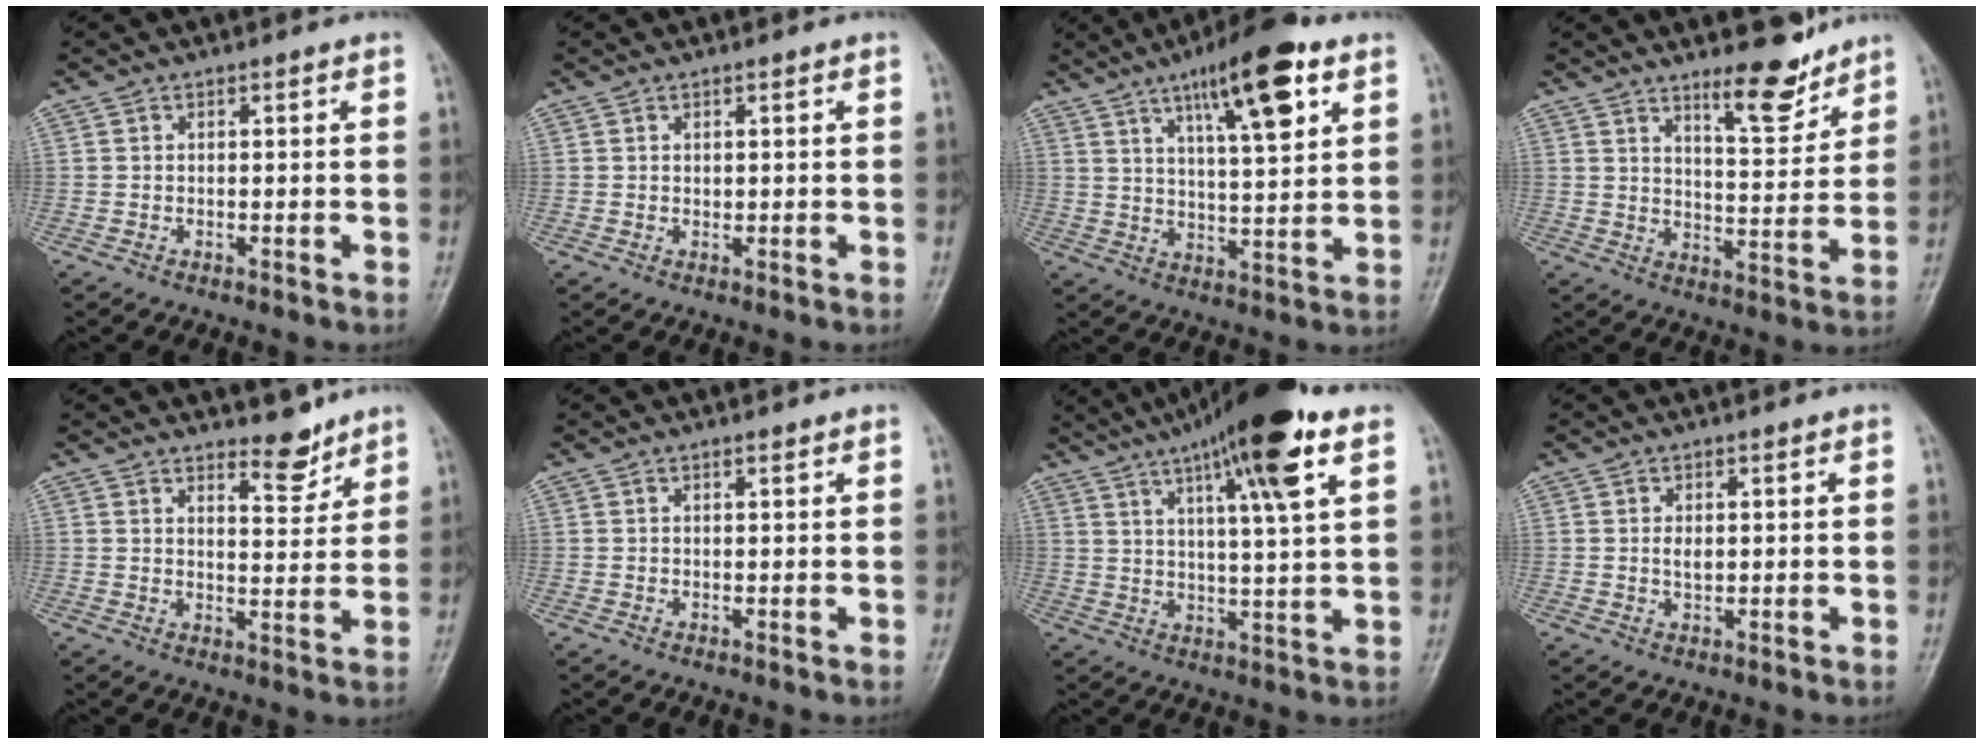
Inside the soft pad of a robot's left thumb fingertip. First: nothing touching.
{"total": 0.8, "force": [0.4, 0.5, 0.5], "torque": [-0.004, -0.003, 0.007]}
{"total": 15.3, "force": [7.7, 4.1, 12.6], "torque": [-0.180, -0.026, 0.120]}
{"total": 9.1, "force": [7.0, 2.5, 5.2], "torque": [-0.063, -0.061, 0.113]}
{"total": 5.3, "force": [4.4, 1.9, 2.2], "torque": [-0.012, -0.040, 0.069]}
{"total": 0.7, "force": [0.5, 0.2, 0.4], "torque": [-0.007, -0.003, 0.008]}
{"total": 17.1, "force": [9.2, 2.3, 14.2], "torque": [-0.224, -0.013, 0.143]}
{"total": 2.1, "force": [0.4, 1.2, 1.7], "torque": [-0.025, -0.003, 0.008]}